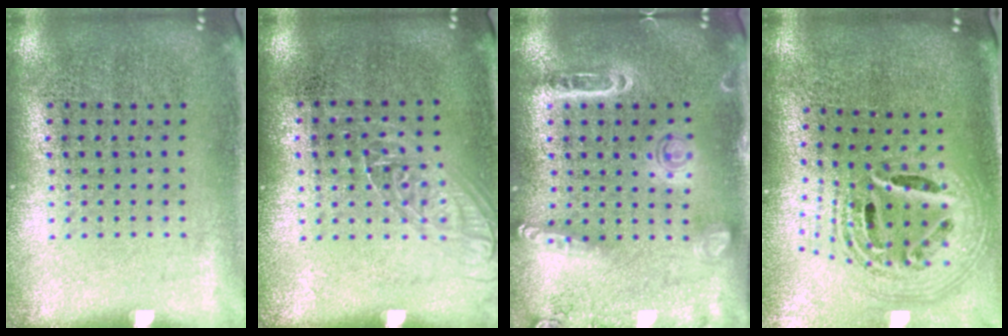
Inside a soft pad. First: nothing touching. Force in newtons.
{"total": 1.1, "press": 1.0, "slide": 0.5}
{"total": 1.6, "press": 1.5, "slide": 0.4}
{"total": 2.5, "press": 1.8, "slide": 1.7}